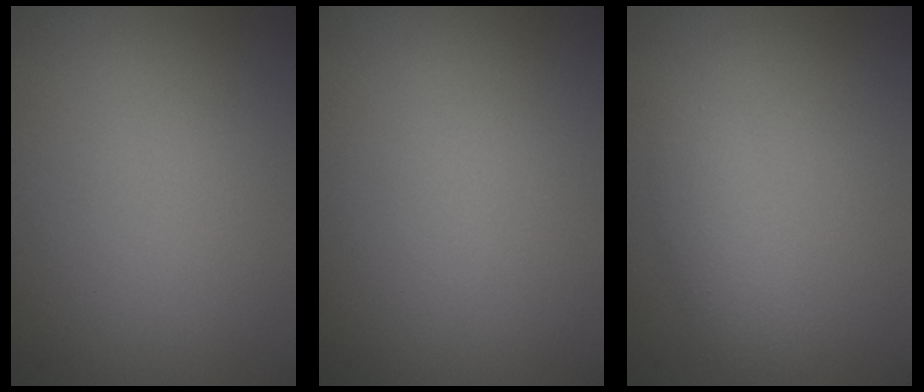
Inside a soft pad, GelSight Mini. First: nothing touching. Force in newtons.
{"total": 0.0}
{"total": 2.2, "press": 2.2, "slide": 0.1}